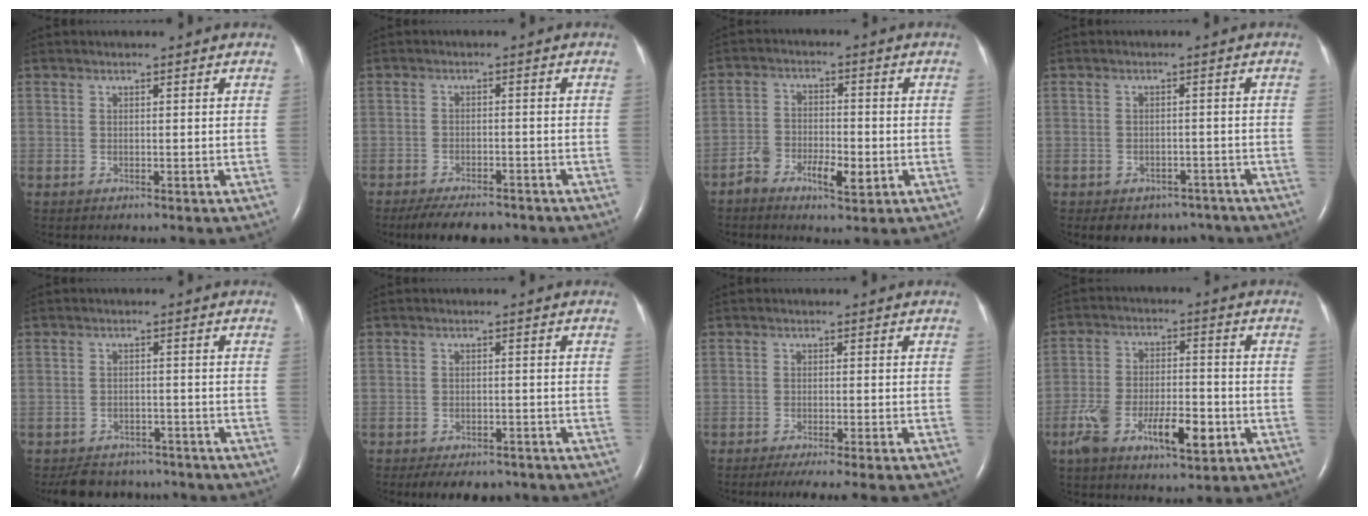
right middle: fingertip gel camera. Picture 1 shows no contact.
{"total": 8.4, "force": [-7.1, 2.7, 3.6], "torque": [-0.053, -0.009, -0.106]}
{"total": 5.8, "force": [-2.8, 2.5, 4.4], "torque": [-0.083, 0.008, -0.047]}
{"total": 7.2, "force": [-5.8, 4.1, 1.4], "torque": [-0.009, 0.011, -0.067]}
{"total": 8.7, "force": [-7.7, 3.6, 1.4], "torque": [-0.024, 0.004, -0.100]}
{"total": 7.6, "force": [-6.2, 3.3, 2.8], "torque": [-0.034, 0.000, -0.081]}
{"total": 7.6, "force": [-6.3, -1.0, 4.1], "torque": [-0.038, -0.016, -0.091]}
{"total": 11.4, "force": [-4.8, 4.0, 9.6], "torque": [-0.182, 0.003, -0.075]}